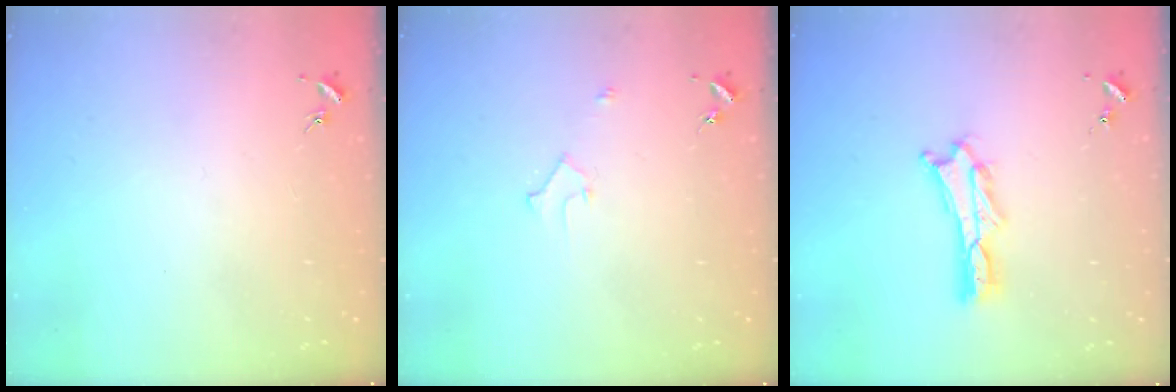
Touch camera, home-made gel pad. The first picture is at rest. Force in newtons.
{"total": 2.2, "press": 2.2, "slide": 0.2}
{"total": 2.0, "press": 2.0, "slide": 0.3}